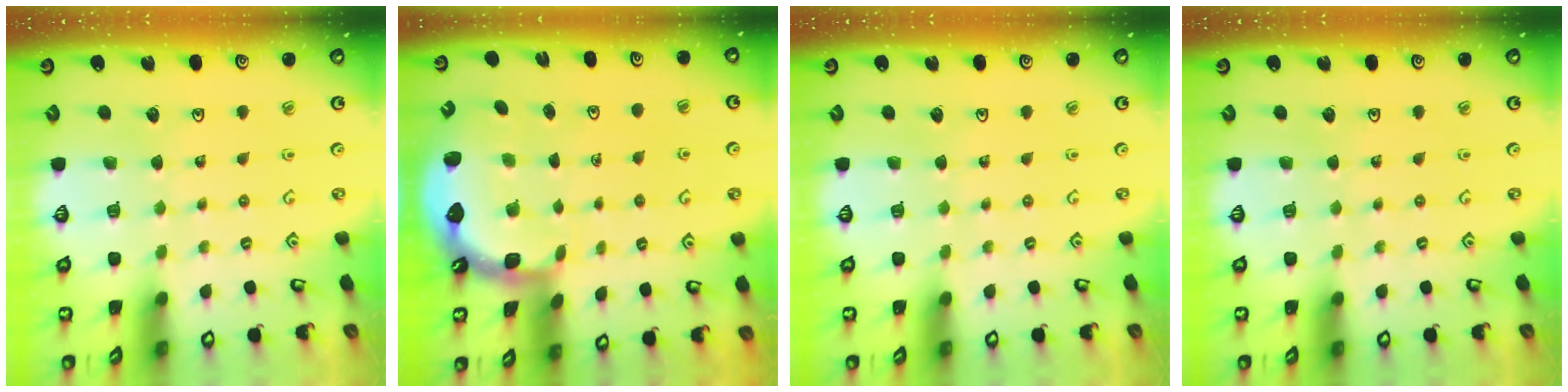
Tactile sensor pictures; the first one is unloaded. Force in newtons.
{"total": 2.5, "press": 1.7, "slide": 1.8}
{"total": 0.0}
{"total": 0.0}